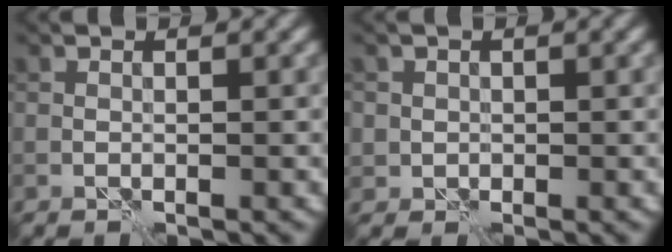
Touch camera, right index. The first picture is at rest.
{"total": 1.2, "force": [0.1, 1.2, 0.0], "torque": [0.007, -0.003, 0.001]}